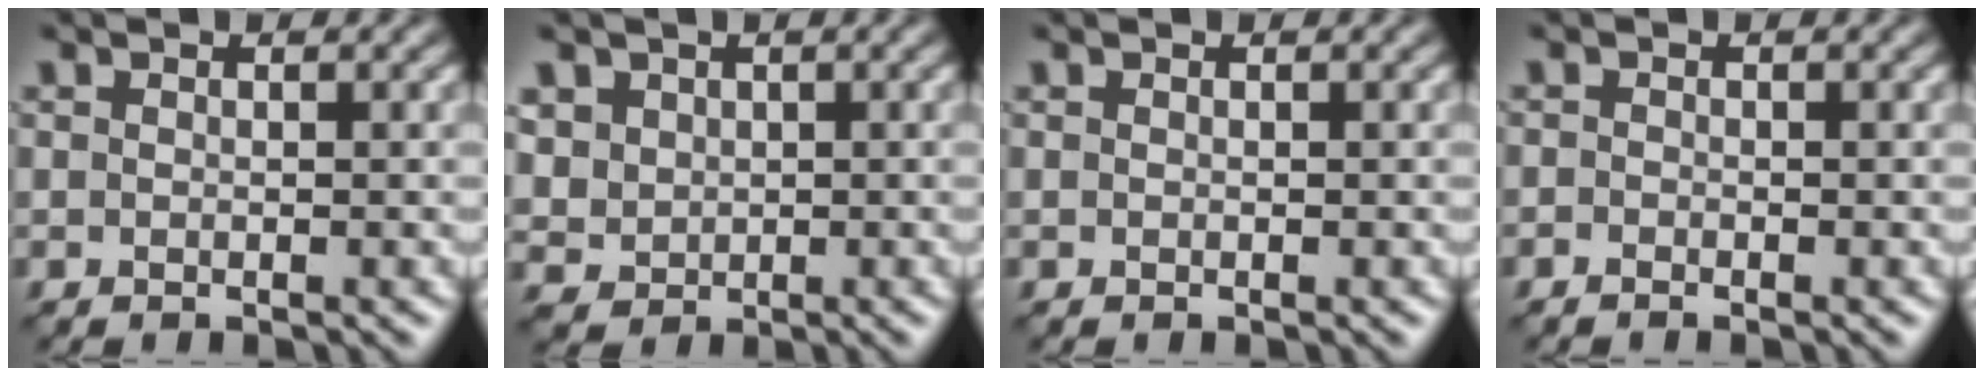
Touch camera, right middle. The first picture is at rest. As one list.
[{"total": 3.0, "force": [1.2, 2.6, 0.8], "torque": [-0.043, 0.001, 0.043]}, {"total": 0.0}, {"total": 0.5, "force": [-0.5, 0.1, 0.2], "torque": [-0.001, -0.004, -0.010]}]